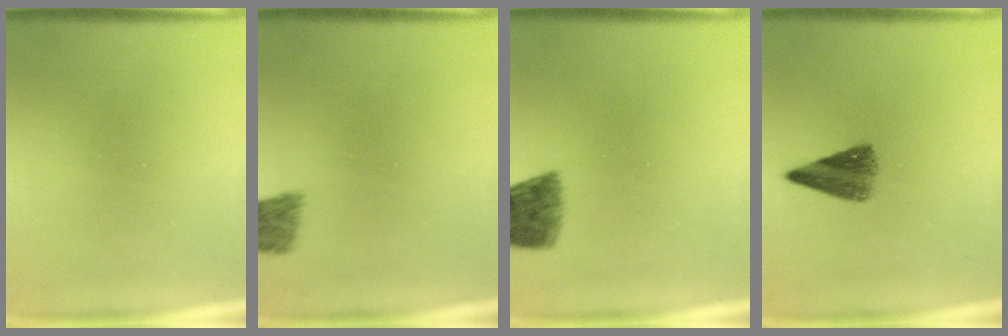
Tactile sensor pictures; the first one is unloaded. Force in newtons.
{"total": 3.1}
{"total": 6.8}
{"total": 5.2}